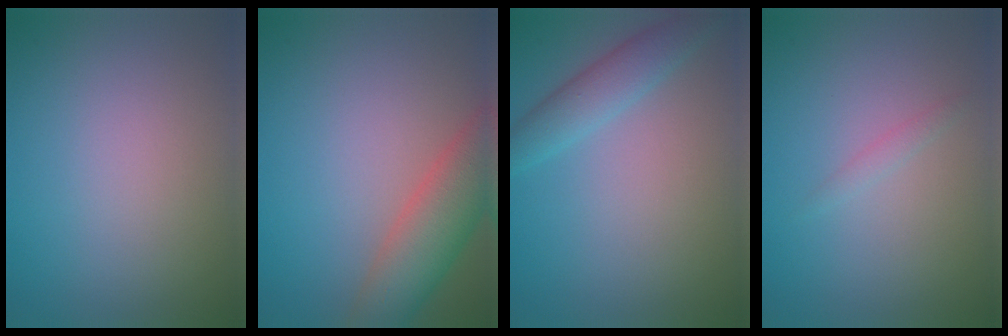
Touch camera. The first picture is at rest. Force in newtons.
{"total": 6.1, "press": 6.1, "slide": 0.5}
{"total": 2.9, "press": 2.9, "slide": 0.1}
{"total": 0.8, "press": 0.8, "slide": 0.1}